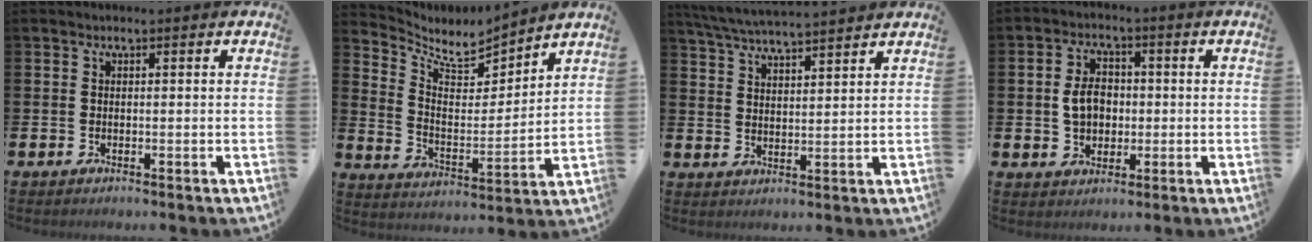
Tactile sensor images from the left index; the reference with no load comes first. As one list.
[{"total": 6.2, "force": [5.8, 2.0, 1.0], "torque": [-0.052, -0.051, 0.097]}, {"total": 5.6, "force": [5.4, 0.1, 1.2], "torque": [-0.042, -0.029, 0.097]}, {"total": 4.9, "force": [0.1, 3.7, 3.2], "torque": [-0.051, 0.008, -0.006]}]